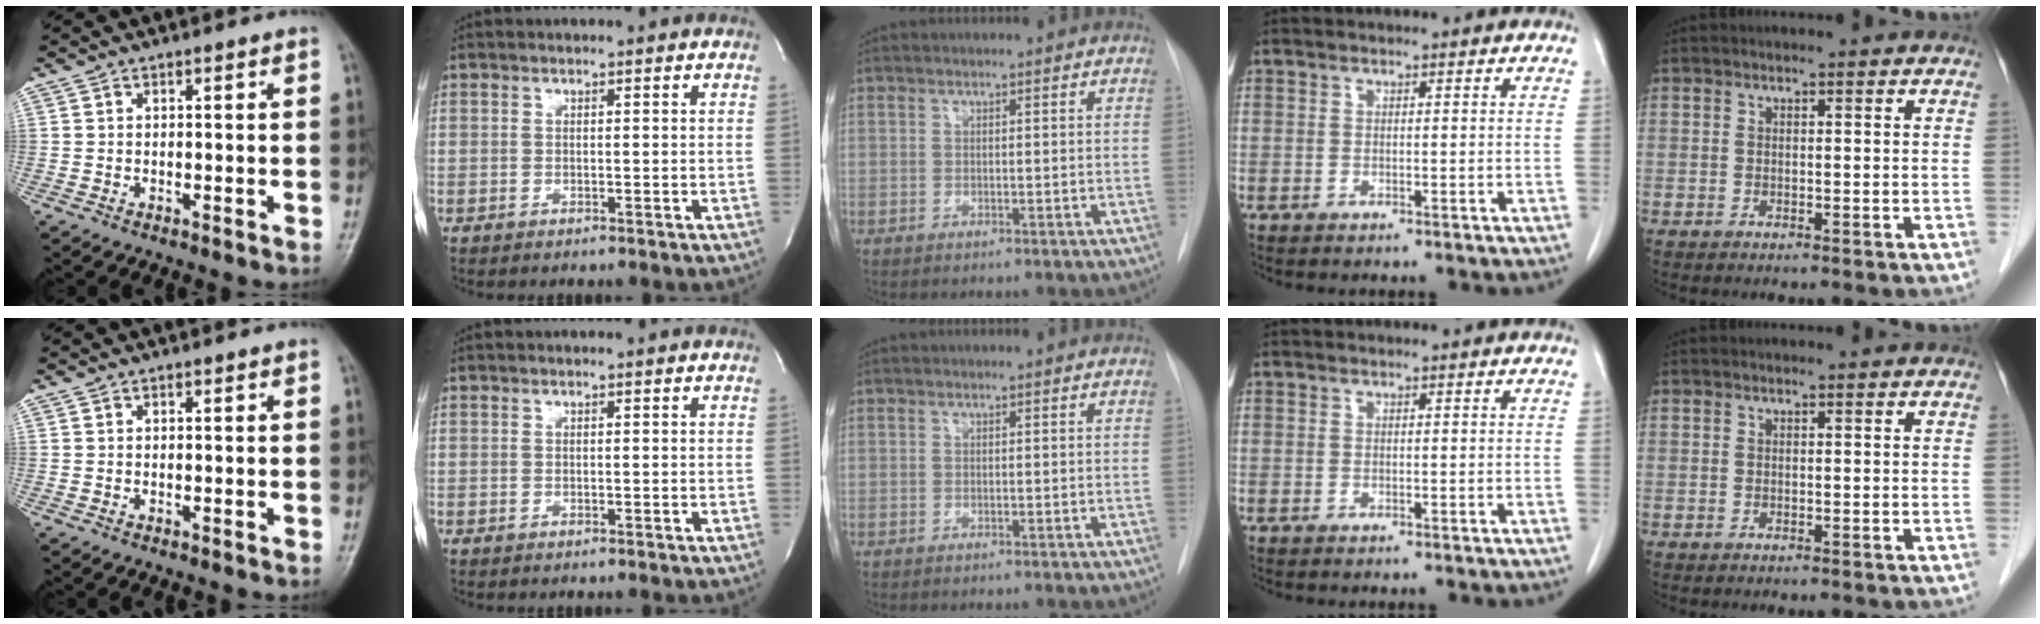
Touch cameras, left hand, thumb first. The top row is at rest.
{}